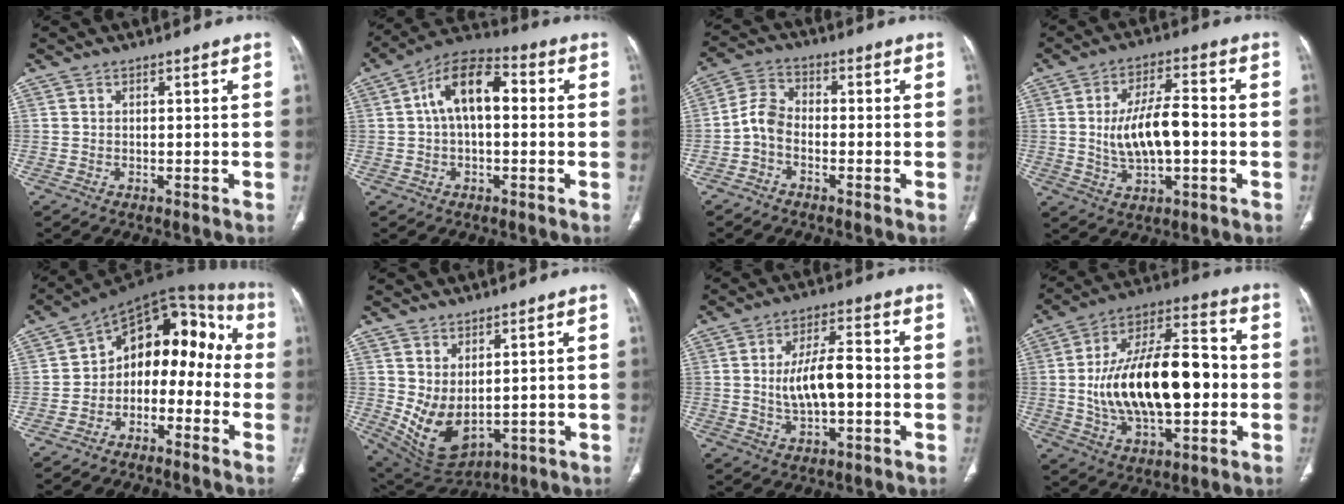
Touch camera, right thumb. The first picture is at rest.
{"total": 11.7, "force": [1.4, 6.3, 9.8], "torque": [-0.164, 0.036, 0.012]}
{"total": 5.0, "force": [-1.9, 3.2, 3.3], "torque": [-0.062, 0.022, -0.049]}
{"total": 11.7, "force": [-0.6, 5.2, 10.4], "torque": [-0.181, 0.017, -0.007]}
{"total": 15.0, "force": [-4.2, 10.3, 10.0], "torque": [-0.096, 0.100, -0.078]}
{"total": 9.2, "force": [1.0, 5.2, 7.5], "torque": [-0.129, -0.023, 0.051]}
{"total": 9.8, "force": [-0.5, 4.2, 8.8], "torque": [-0.154, 0.016, -0.009]}
{"total": 23.9, "force": [-1.3, 11.7, 20.8], "torque": [-0.347, 0.029, -0.015]}